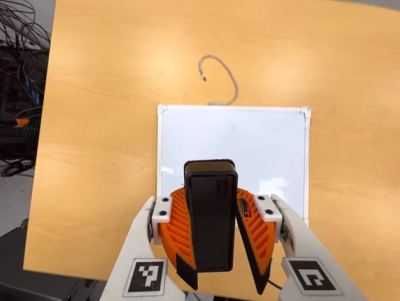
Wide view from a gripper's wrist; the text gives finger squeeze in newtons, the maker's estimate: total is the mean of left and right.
{"total": 11.0, "left": 10.4, "right": 11.5}